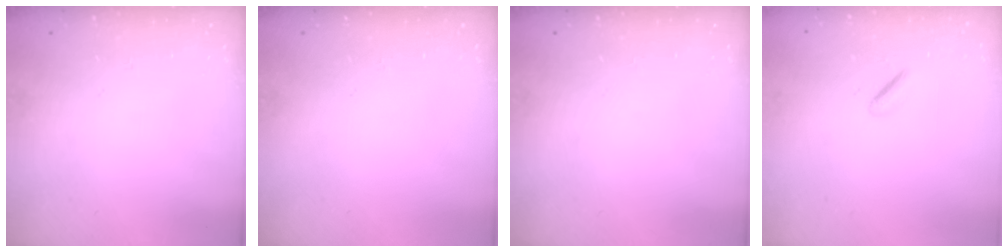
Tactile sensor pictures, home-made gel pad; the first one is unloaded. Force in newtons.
{"total": 0.0}
{"total": 0.0}
{"total": 1.4, "press": 1.1, "slide": 0.9}